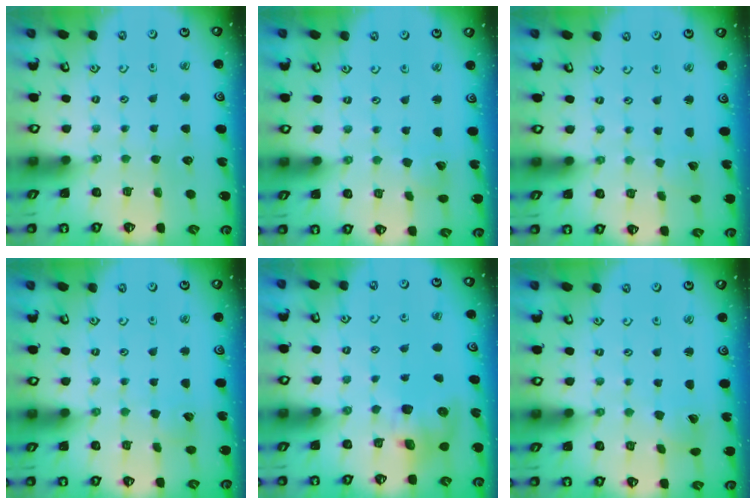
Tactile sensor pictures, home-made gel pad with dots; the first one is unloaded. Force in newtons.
{"total": 3.9, "press": 3.9, "slide": 0.3}
{"total": 1.1, "press": 1.1, "slide": 0.1}
{"total": 2.8, "press": 2.8, "slide": 0.3}
{"total": 9.2, "press": 9.1, "slide": 1.2}
{"total": 1.8, "press": 1.8, "slide": 0.1}